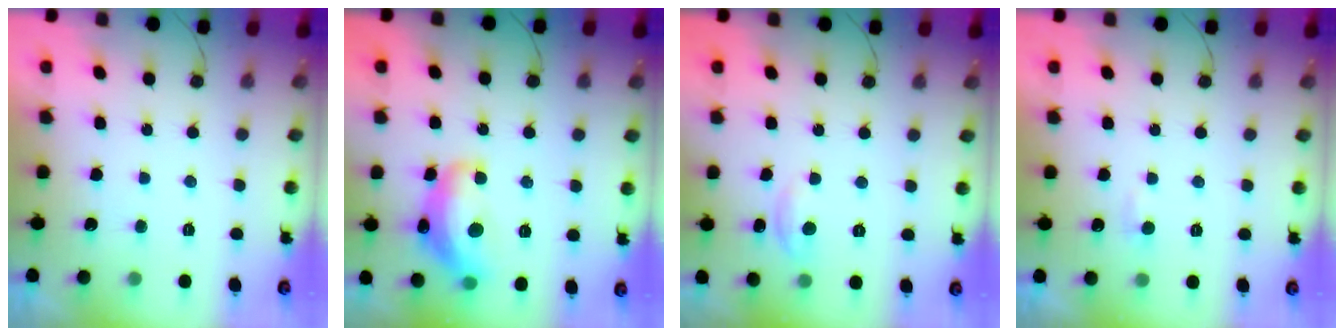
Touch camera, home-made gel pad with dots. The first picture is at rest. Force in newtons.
{"total": 14.7, "press": 14.7, "slide": 1.1}
{"total": 2.9, "press": 2.9, "slide": 0.2}
{"total": 3.5, "press": 3.5, "slide": 0.4}